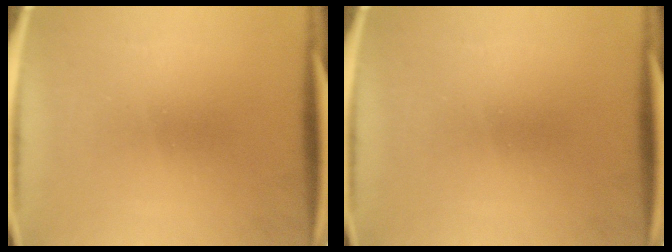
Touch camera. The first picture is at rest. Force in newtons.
{"total": 0.0}